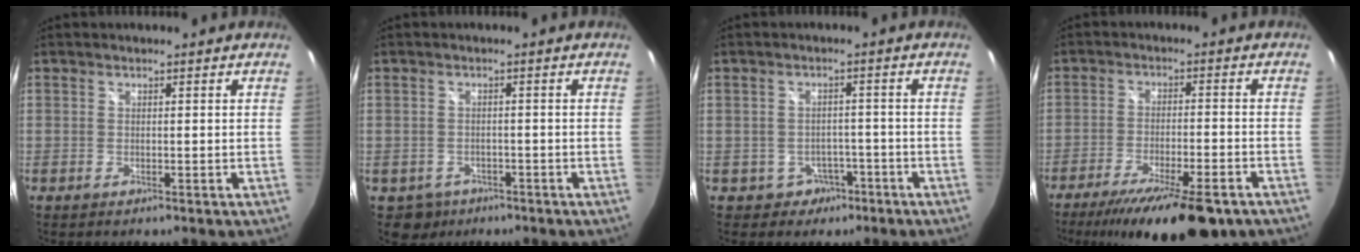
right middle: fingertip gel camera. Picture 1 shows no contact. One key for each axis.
{"total": 3.7, "fx": -2.0, "fy": 3.1, "fz": 0.5, "tx": -0.022, "ty": 0.002, "tz": -0.025}
{"total": 3.9, "fx": -2.1, "fy": 3.3, "fz": 0.3, "tx": -0.015, "ty": 0.018, "tz": -0.018}
{"total": 17.8, "fx": -13.2, "fy": 4.3, "fz": 11.1, "tx": -0.200, "ty": -0.041, "tz": -0.200}